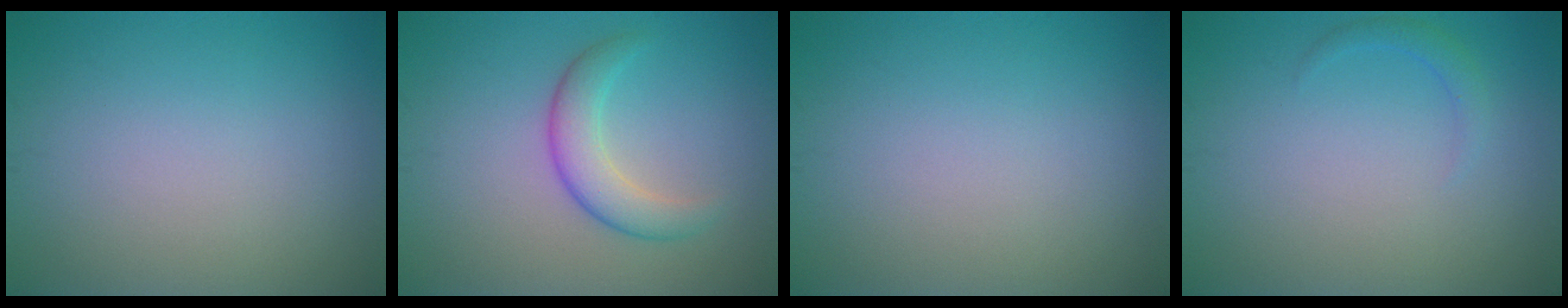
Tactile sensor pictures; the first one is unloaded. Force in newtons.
{"total": 3.4, "press": 3.4, "slide": 0.0}
{"total": 0.0}
{"total": 1.1, "press": 1.1, "slide": 0.1}